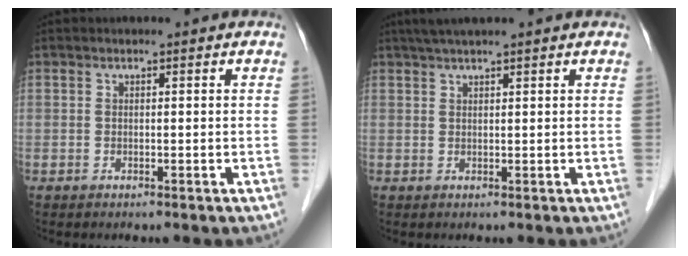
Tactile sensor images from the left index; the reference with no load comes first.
{"total": 5.3, "force": [4.4, -0.1, 3.0], "torque": [-0.049, 0.037, 0.073]}